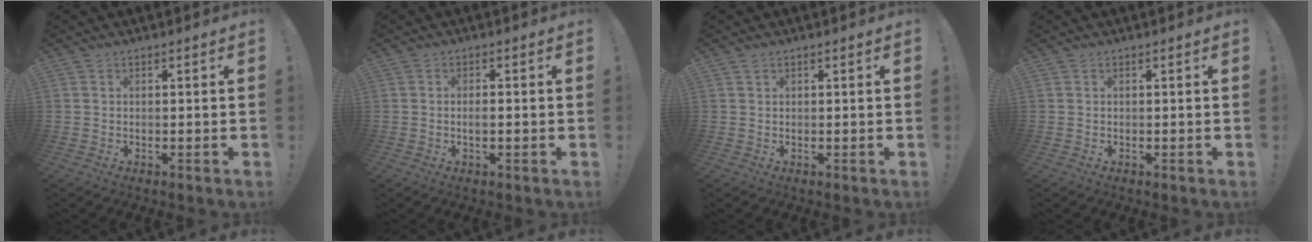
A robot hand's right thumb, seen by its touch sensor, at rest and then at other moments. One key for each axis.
{"total": 2.0, "fx": -0.6, "fy": 0.5, "fz": 1.8, "tx": -0.027, "ty": 0.000, "tz": -0.013}
{"total": 0.0}
{"total": 0.0}